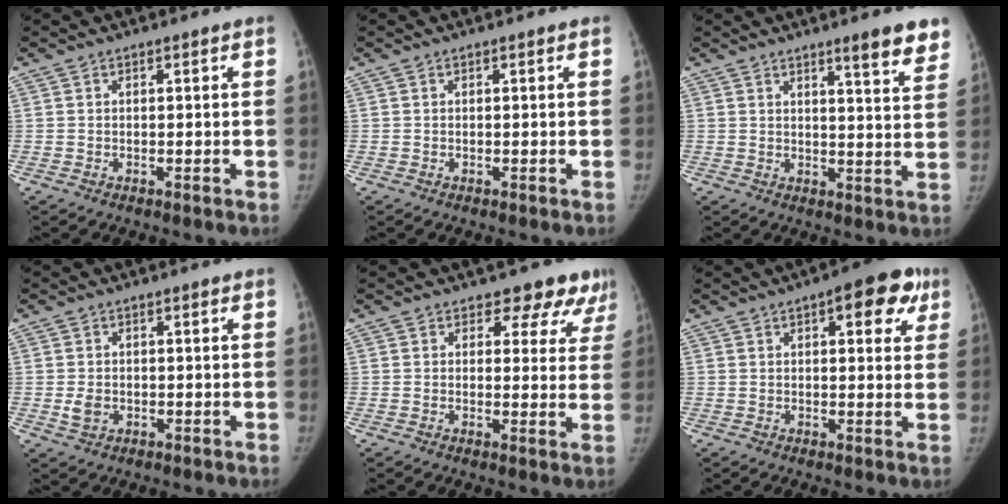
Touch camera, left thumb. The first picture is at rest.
{"total": 0.0}
{"total": 8.2, "force": [5.8, 1.1, 5.7], "torque": [-0.057, -0.036, 0.074]}
{"total": 2.6, "force": [-0.6, 2.0, 1.5], "torque": [-0.022, 0.000, -0.005]}
{"total": 7.7, "force": [6.0, 4.5, 1.6], "torque": [0.034, -0.025, 0.050]}
{"total": 9.4, "force": [4.3, 4.1, 7.2], "torque": [-0.051, -0.002, 0.045]}